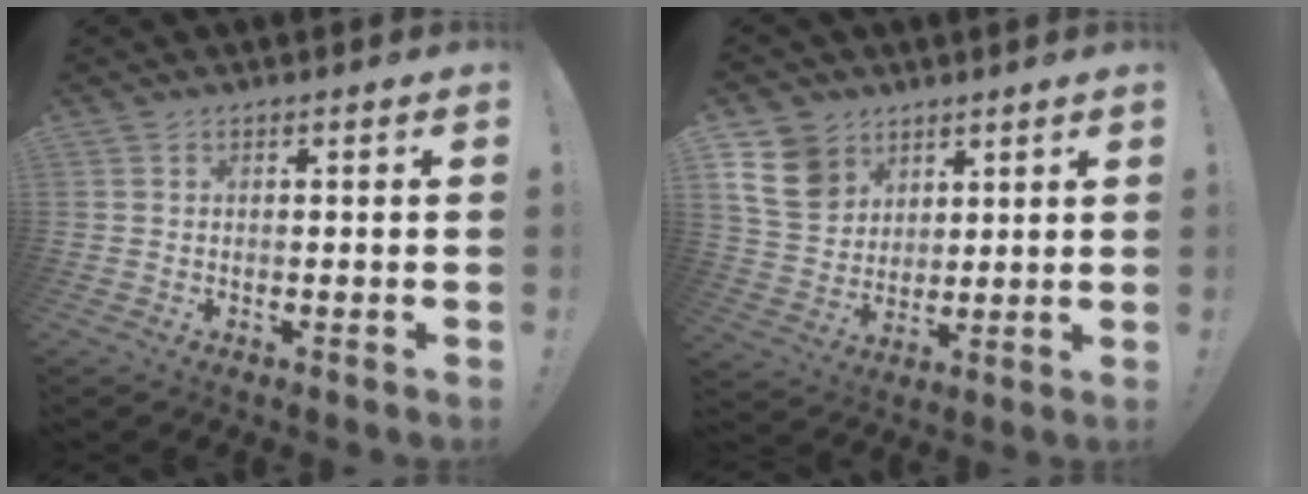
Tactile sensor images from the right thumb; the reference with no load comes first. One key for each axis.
{"total": 13.4, "fx": 6.8, "fy": 10.5, "fz": 4.9, "tx": -0.082, "ty": -0.031, "tz": 0.142}